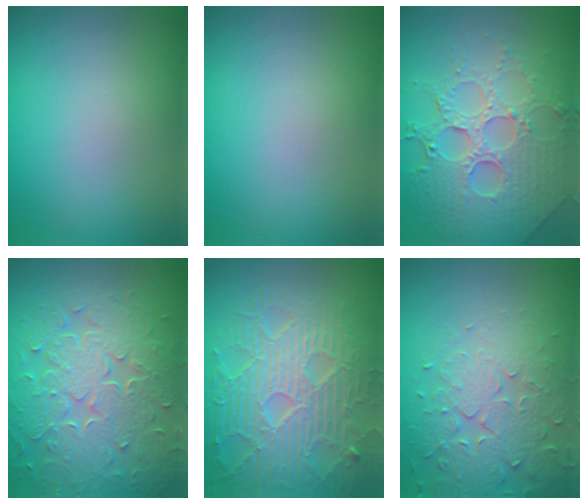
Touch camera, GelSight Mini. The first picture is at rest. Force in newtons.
{"total": 0.0}
{"total": 8.1, "press": 5.8, "slide": 5.6}
{"total": 8.7, "press": 6.3, "slide": 6.0}
{"total": 8.7, "press": 6.2, "slide": 6.1}
{"total": 4.6, "press": 4.5, "slide": 1.1}